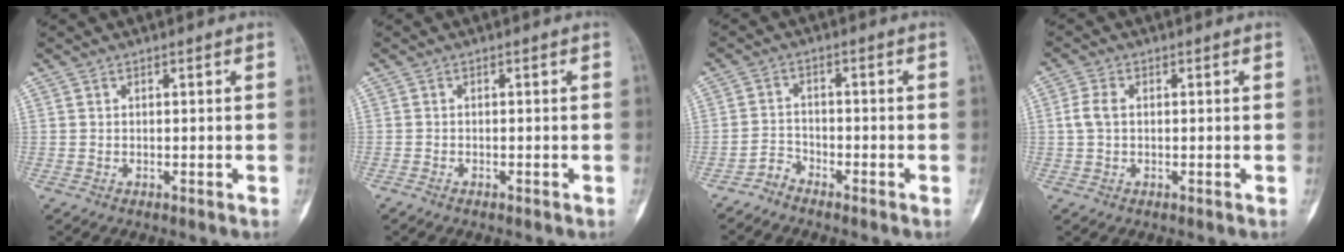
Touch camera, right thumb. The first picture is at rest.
{"total": 0.9, "force": [-0.7, 0.2, 0.5], "torque": [-0.013, 0.005, -0.007]}
{"total": 2.6, "force": [-2.4, 0.8, 0.0], "torque": [0.004, 0.008, -0.051]}
{"total": 3.3, "force": [0.2, 2.1, 2.5], "torque": [-0.061, 0.007, 0.001]}